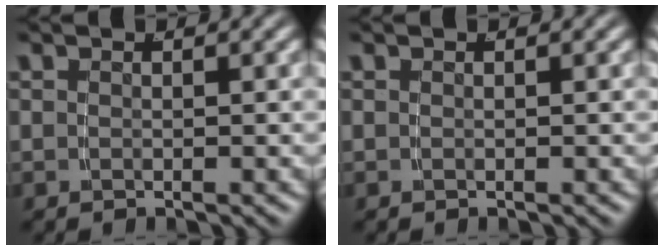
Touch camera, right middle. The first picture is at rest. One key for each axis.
{"total": 0.0}